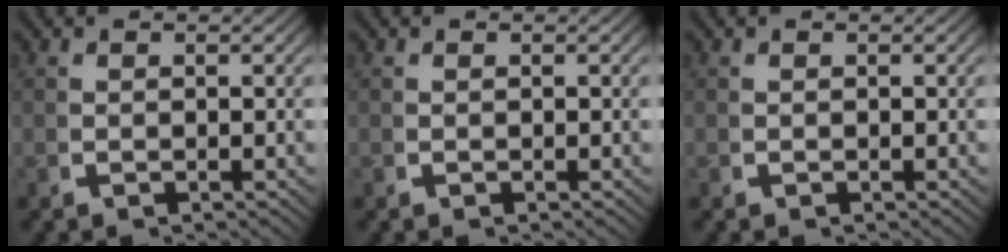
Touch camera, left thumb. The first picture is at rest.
{"total": 0.0}
{"total": 0.0}